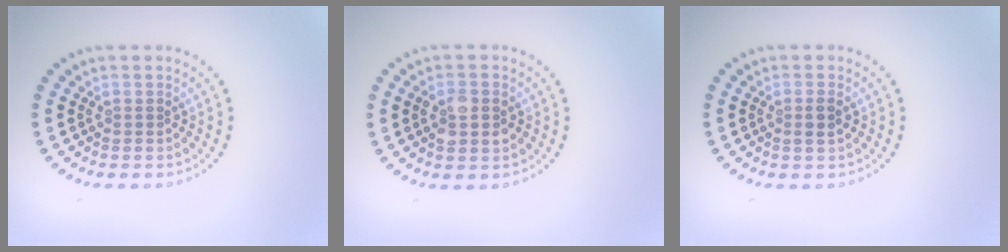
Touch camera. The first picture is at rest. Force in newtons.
{"total": 2.8, "press": 2.8, "slide": 0.2}
{"total": 1.2, "press": 1.1, "slide": 0.5}